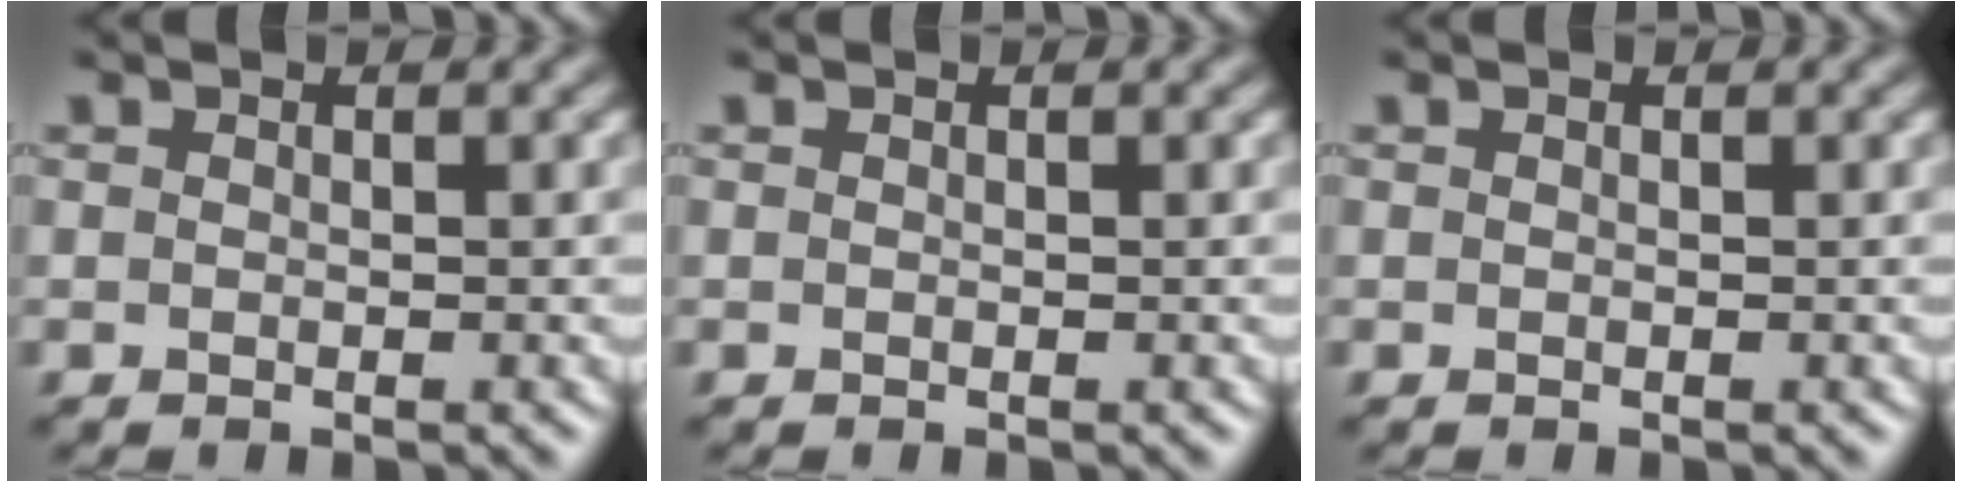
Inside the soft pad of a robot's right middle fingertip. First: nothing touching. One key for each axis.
{"total": 0.0}
{"total": 0.0}